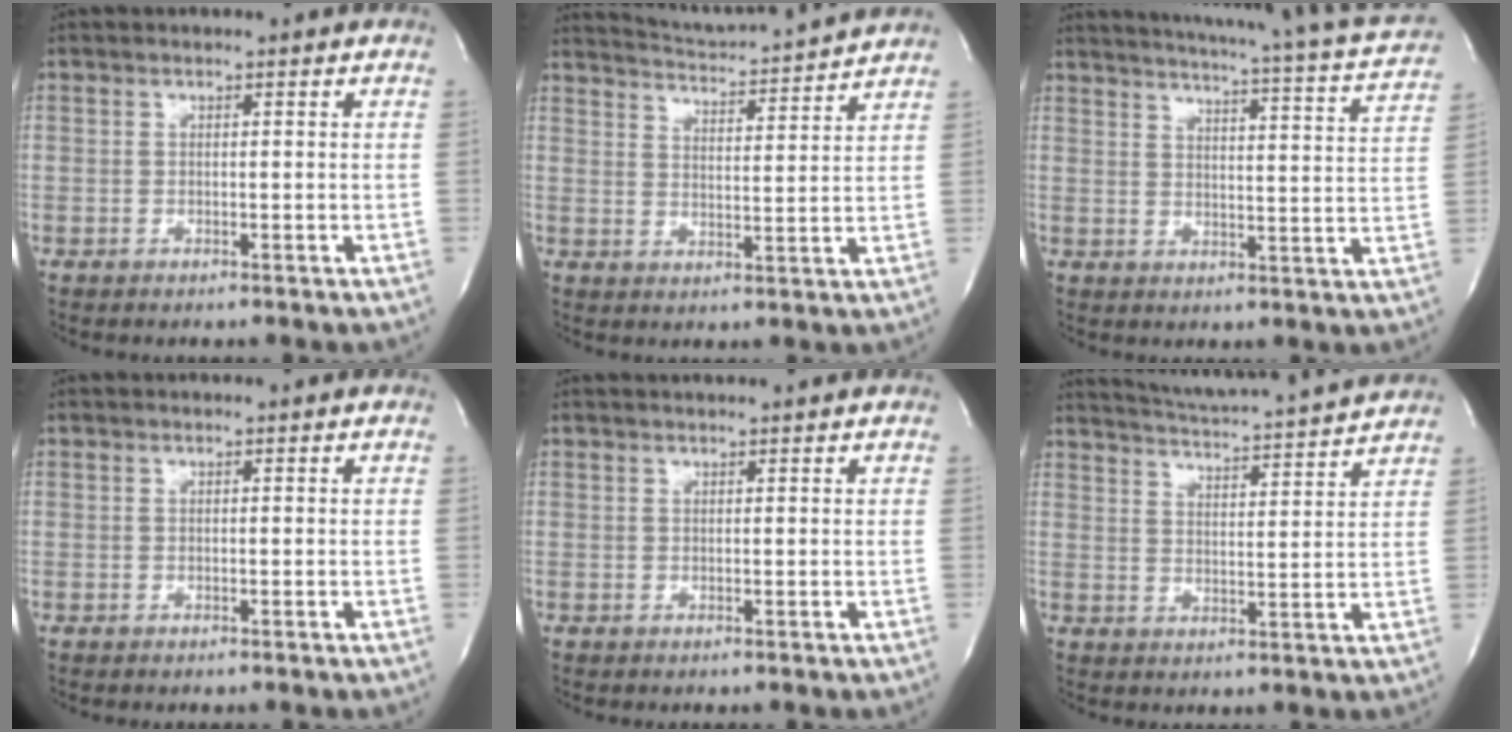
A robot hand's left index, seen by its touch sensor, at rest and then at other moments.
{"total": 12.3, "force": [12.0, -0.5, 2.8], "torque": [-0.055, 0.001, 0.174]}
{"total": 20.4, "force": [19.0, 0.0, 7.4], "torque": [-0.115, -0.061, 0.224]}
{"total": 0.0}
{"total": 3.2, "force": [3.0, -0.2, 1.0], "torque": [-0.013, 0.017, 0.038]}
{"total": 15.1, "force": [14.4, -0.5, 4.6], "torque": [-0.088, -0.010, 0.200]}